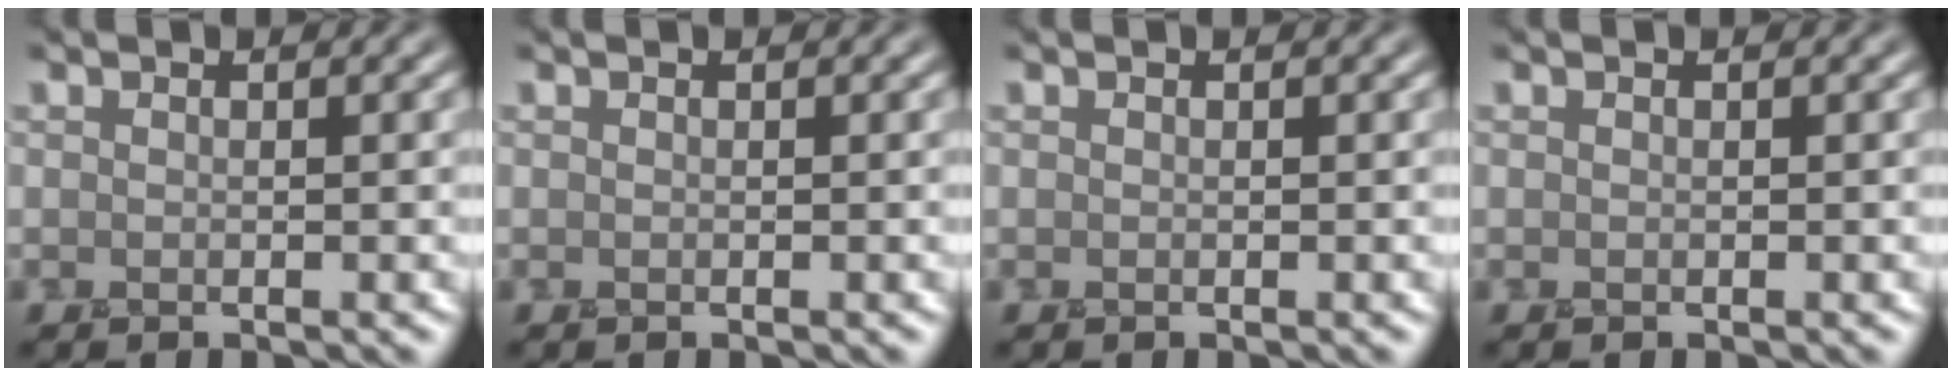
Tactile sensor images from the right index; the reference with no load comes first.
{"total": 0.0}
{"total": 0.0}
{"total": 0.0}